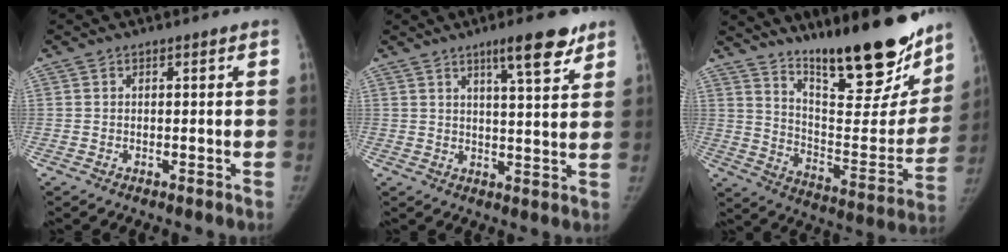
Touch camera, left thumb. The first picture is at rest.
{"total": 8.8, "force": [5.8, 1.8, 6.4], "torque": [-0.081, -0.033, 0.086]}
{"total": 26.8, "force": [19.6, 7.0, 16.9], "torque": [-0.207, -0.110, 0.296]}